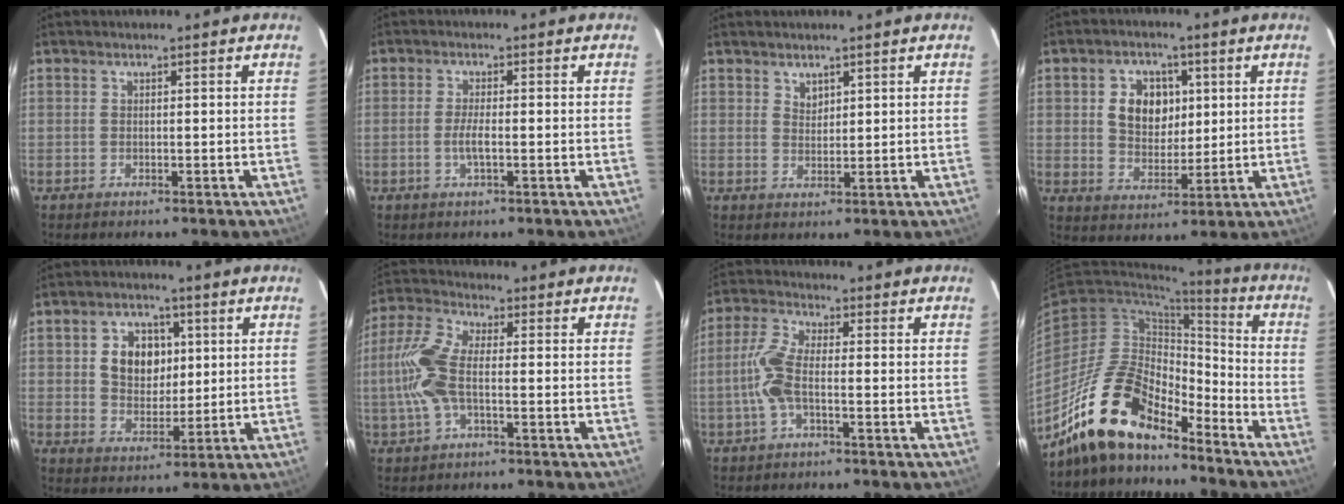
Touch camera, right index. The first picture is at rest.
{"total": 2.9, "force": [-0.8, 0.3, 2.7], "torque": [-0.055, -0.003, -0.016]}
{"total": 1.9, "force": [1.5, 1.1, 0.5], "torque": [-0.004, 0.001, 0.029]}
{"total": 8.7, "force": [2.1, 6.7, 5.2], "torque": [-0.096, 0.017, 0.042]}
{"total": 8.5, "force": [1.9, 6.6, 5.0], "torque": [-0.093, 0.017, 0.040]}
{"total": 10.0, "force": [-1.2, 4.1, 9.1], "torque": [-0.211, 0.011, -0.028]}
{"total": 6.8, "force": [-1.7, 1.9, 6.3], "torque": [-0.146, 0.007, -0.037]}
{"total": 16.6, "force": [-13.4, 5.8, 7.9], "torque": [-0.155, 0.010, -0.250]}